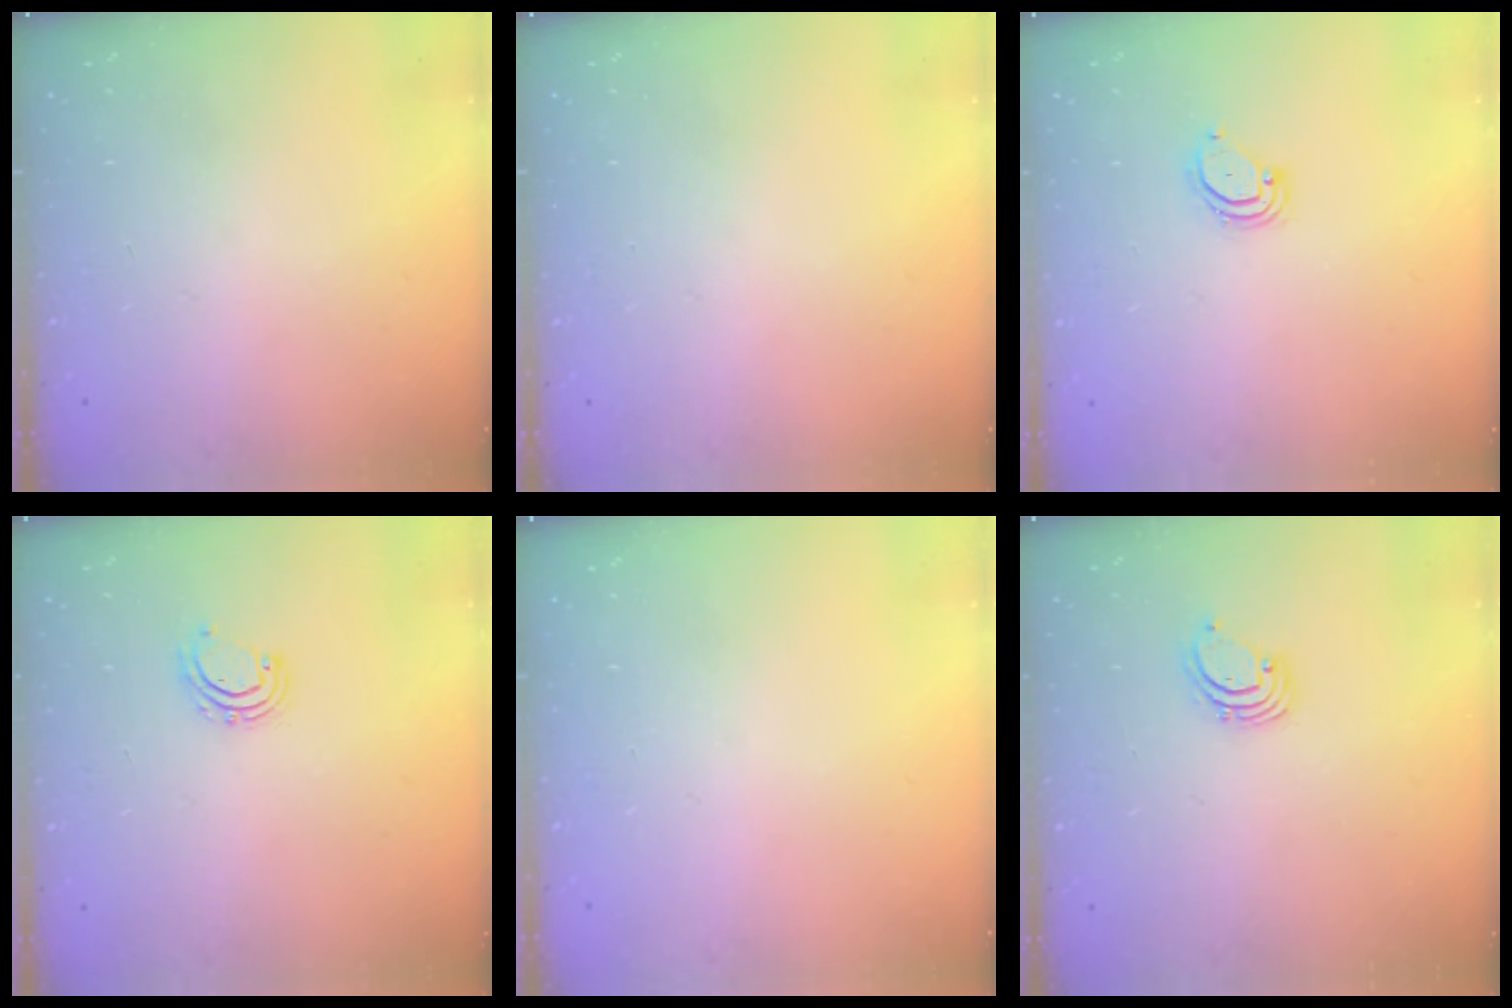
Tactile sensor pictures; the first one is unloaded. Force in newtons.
{"total": 0.0}
{"total": 3.5, "press": 3.5, "slide": 0.3}
{"total": 3.9, "press": 3.9, "slide": 0.2}
{"total": 0.0}
{"total": 1.4, "press": 1.4, "slide": 0.1}